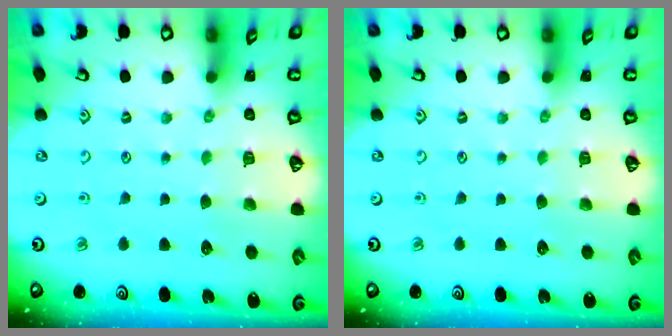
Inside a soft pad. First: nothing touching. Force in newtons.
{"total": 0.0}